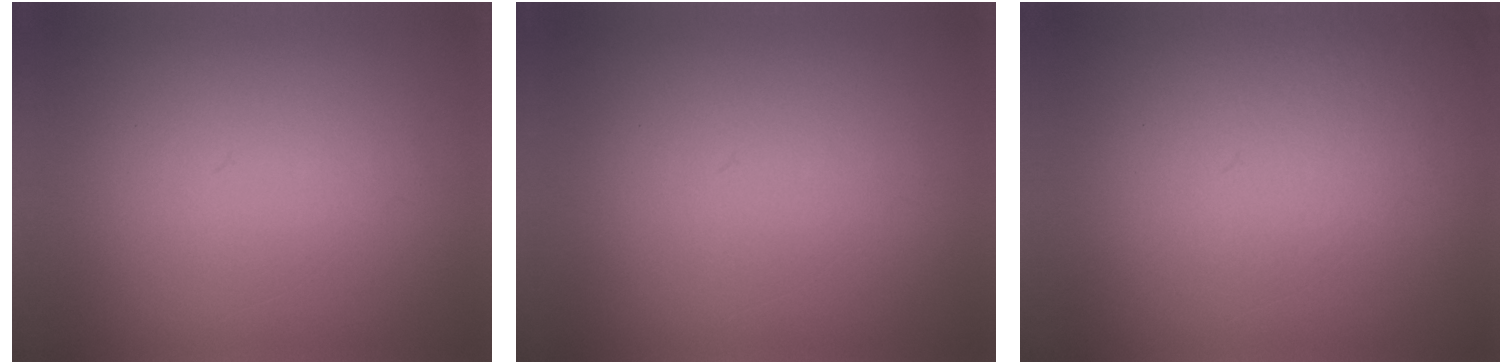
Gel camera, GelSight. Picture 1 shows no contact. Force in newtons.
{"total": 0.0}
{"total": 4.2}